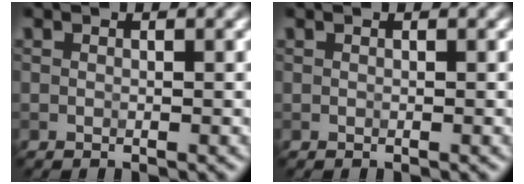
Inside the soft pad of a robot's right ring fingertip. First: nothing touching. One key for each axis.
{"total": 0.0}